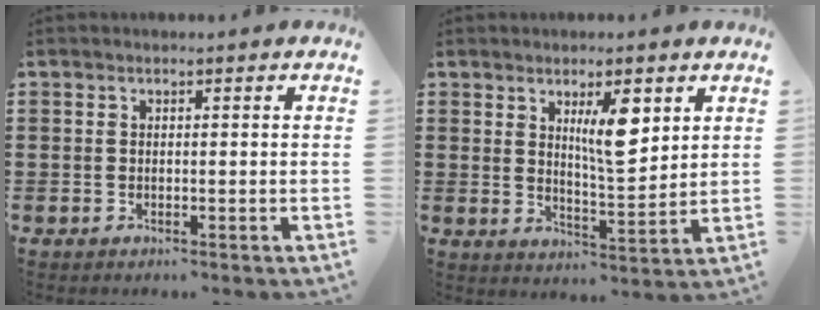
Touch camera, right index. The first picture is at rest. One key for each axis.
{"total": 7.3, "fx": 3.2, "fy": 2.3, "fz": 6.1, "tx": -0.096, "ty": -0.007, "tz": 0.048}